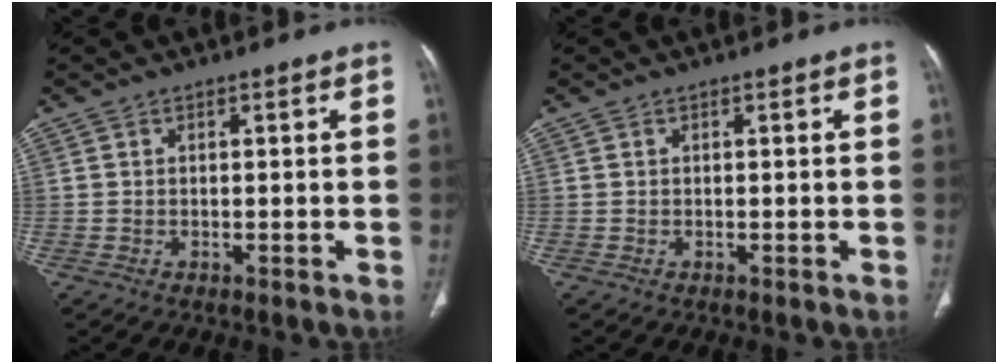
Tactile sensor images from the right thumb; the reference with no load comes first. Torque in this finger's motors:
{"motor_torque": [0.05, 0.05, 0.00, 0.00, 0.00]}